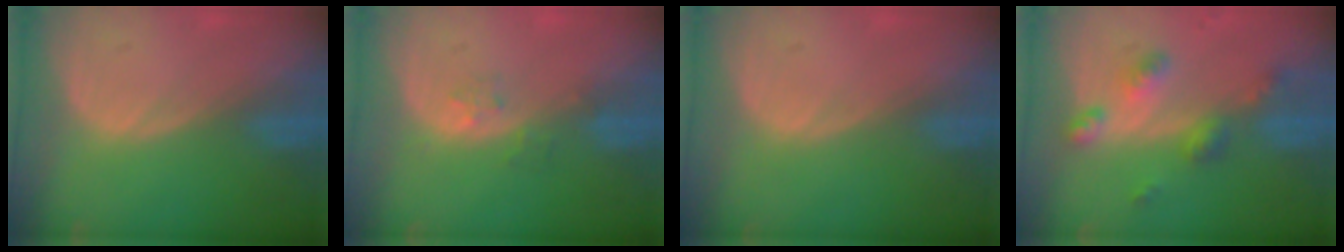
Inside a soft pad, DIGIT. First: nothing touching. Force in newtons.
{"total": 1.9, "press": 1.9, "slide": 0.2}
{"total": 0.0}
{"total": 6.0, "press": 5.3, "slide": 2.8}